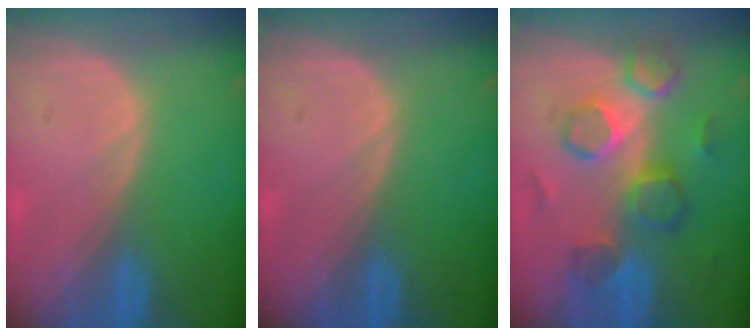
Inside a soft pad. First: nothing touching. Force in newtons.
{"total": 0.0}
{"total": 8.7, "press": 8.4, "slide": 2.2}